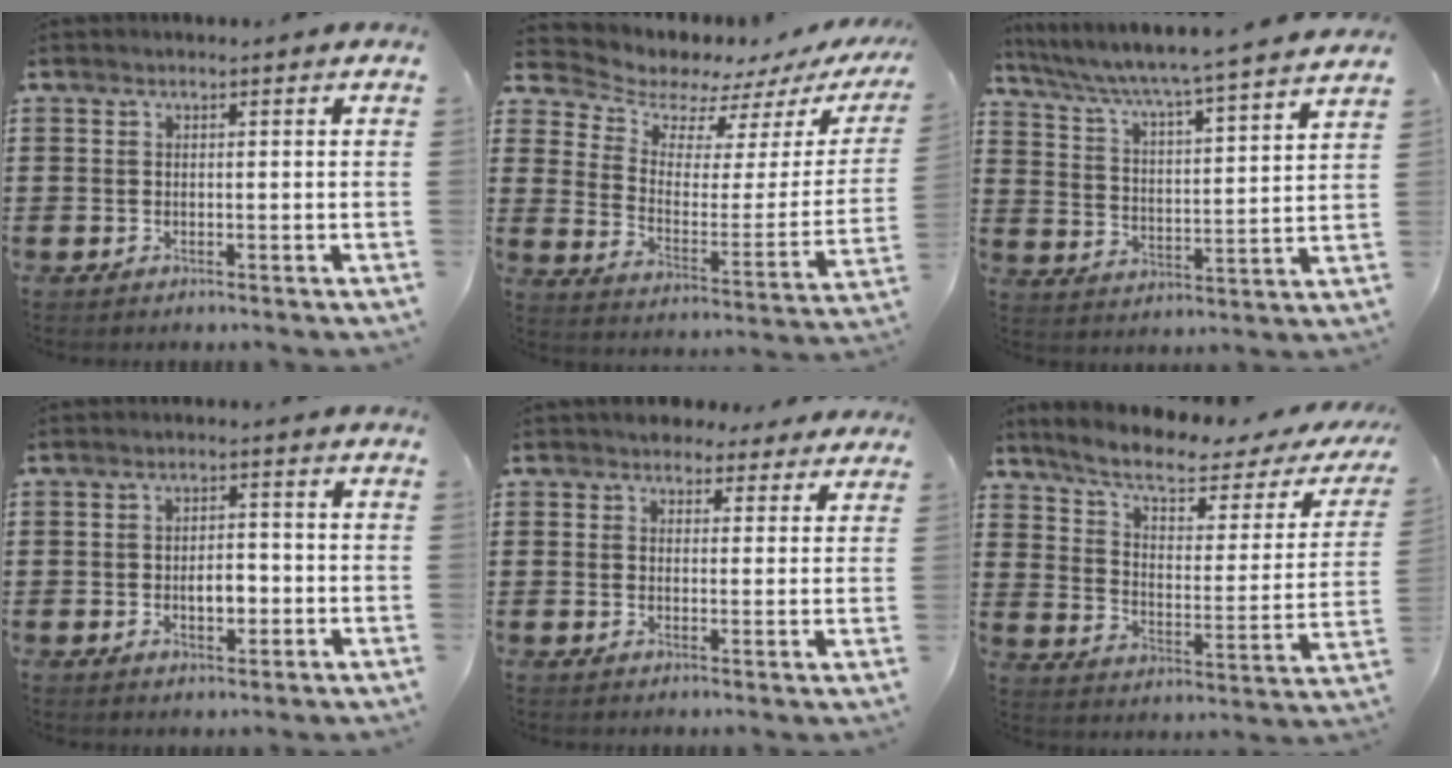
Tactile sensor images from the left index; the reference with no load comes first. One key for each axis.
{"total": 6.1, "fx": 5.6, "fy": 2.3, "fz": 0.5, "tx": -0.042, "ty": -0.050, "tz": 0.097}
{"total": 4.5, "fx": 4.1, "fy": -0.7, "fz": 1.7, "tx": -0.056, "ty": -0.041, "tz": 0.057}
{"total": 3.8, "fx": -0.7, "fy": 2.0, "fz": 3.2, "tx": -0.054, "ty": 0.001, "tz": -0.016}
{"total": 3.8, "fx": 3.3, "fy": 1.7, "fz": 0.7, "tx": -0.017, "ty": -0.002, "tz": 0.060}
{"total": 7.3, "fx": 5.1, "fy": 1.6, "fz": 5.0, "tx": -0.109, "ty": -0.028, "tz": 0.083}